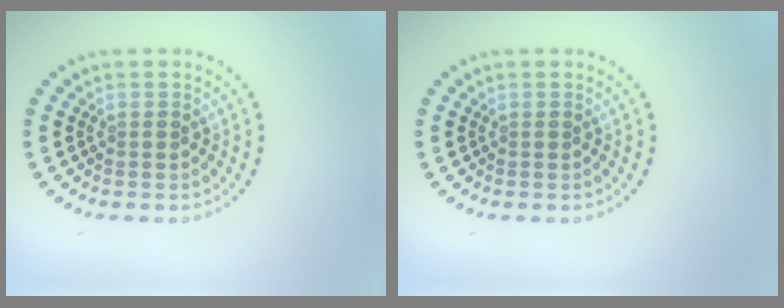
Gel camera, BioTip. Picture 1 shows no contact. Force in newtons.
{"total": 0.0}